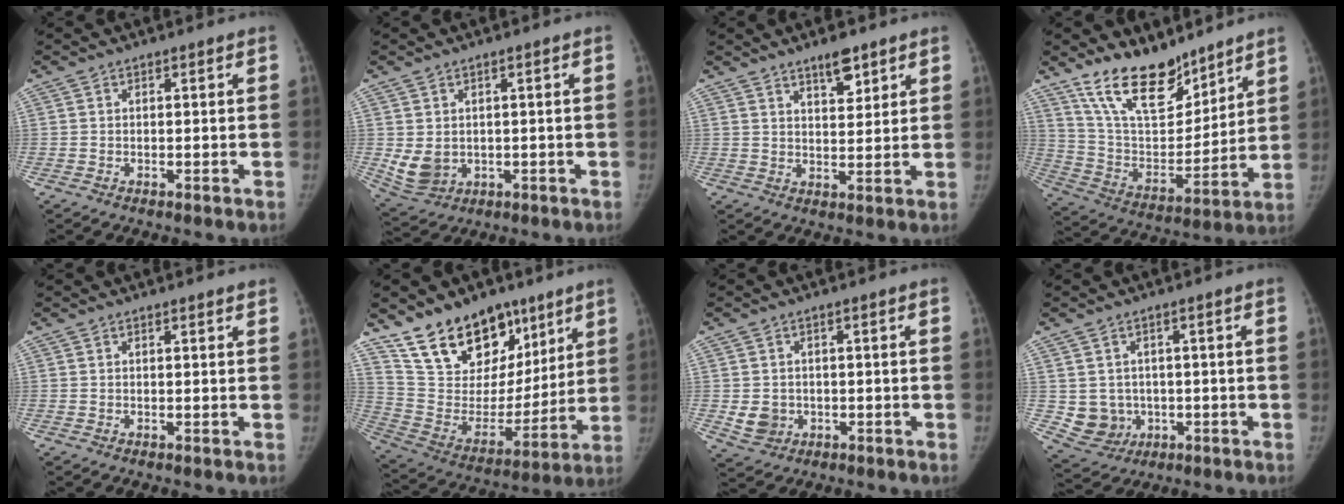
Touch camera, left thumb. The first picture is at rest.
{"total": 5.8, "force": [0.2, 4.7, 3.4], "torque": [-0.057, -0.013, 0.023]}
{"total": 5.5, "force": [3.9, 1.9, 3.4], "torque": [-0.038, -0.028, 0.063]}
{"total": 17.9, "force": [13.5, 7.6, 9.1], "torque": [-0.114, -0.079, 0.252]}
{"total": 0.8, "force": [0.7, 0.0, 0.4], "torque": [-0.005, 0.000, 0.011]}
{"total": 21.1, "force": [14.2, 12.5, 9.1], "torque": [-0.105, -0.073, 0.253]}
{"total": 4.4, "force": [-0.5, 3.9, 1.9], "torque": [-0.019, 0.000, 0.002]}
{"total": 6.5, "force": [-0.4, 6.1, 2.3], "torque": [-0.016, 0.003, 0.011]}